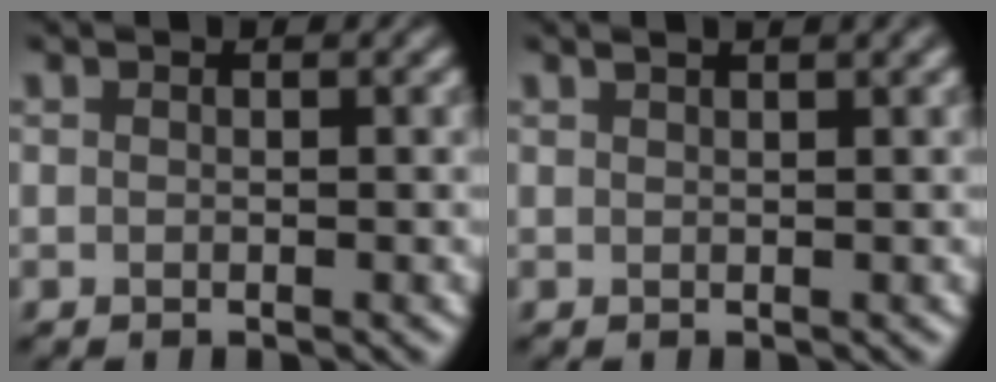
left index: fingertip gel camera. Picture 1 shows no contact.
{"total": 1.4, "force": [1.1, 0.1, 0.9], "torque": [-0.011, 0.005, 0.015]}